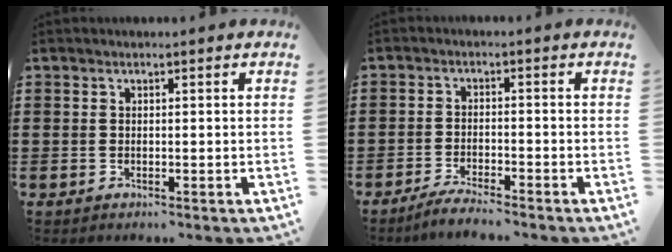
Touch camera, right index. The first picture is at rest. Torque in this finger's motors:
{"motor_torque": [-0.64, 0.82, -0.89, -0.21]}